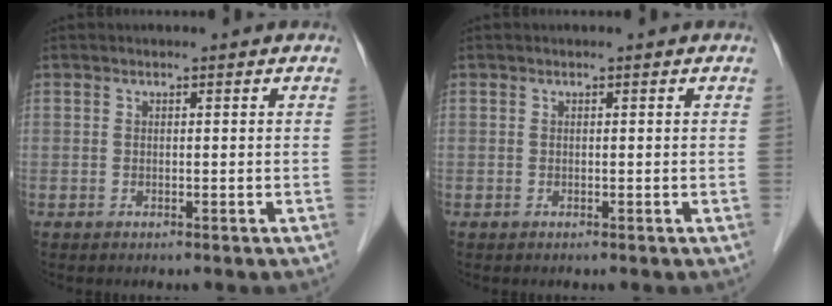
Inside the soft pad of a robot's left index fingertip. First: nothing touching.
{"total": 0.0}